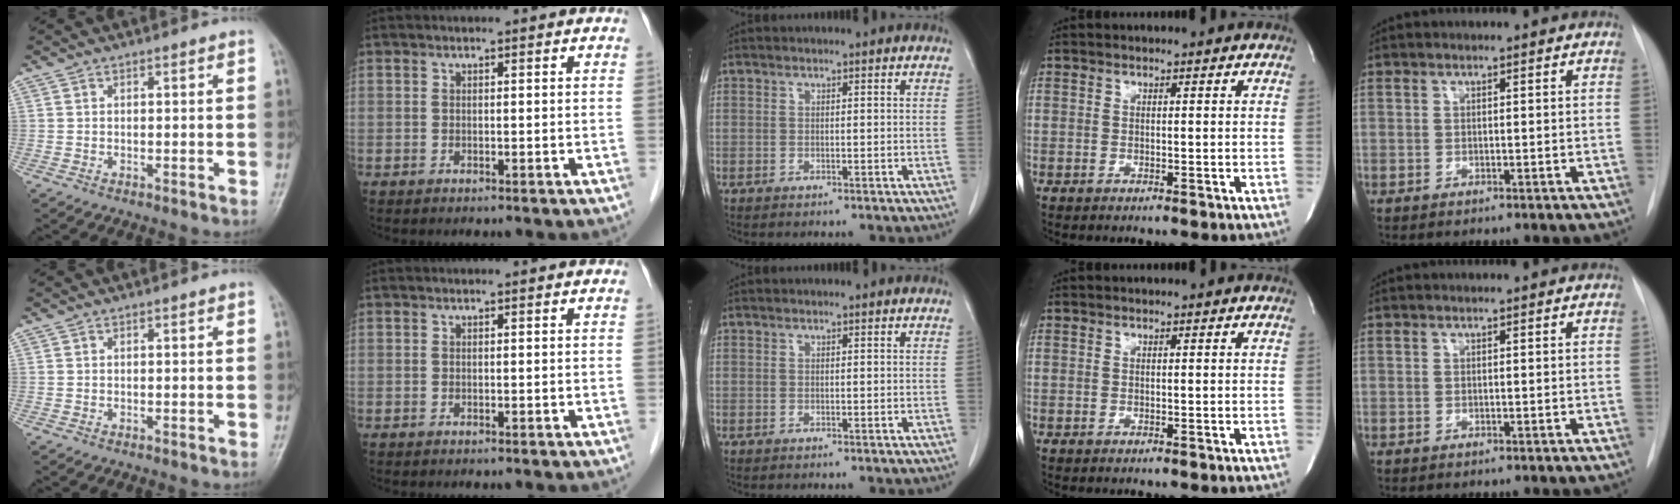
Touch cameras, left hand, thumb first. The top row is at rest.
{}